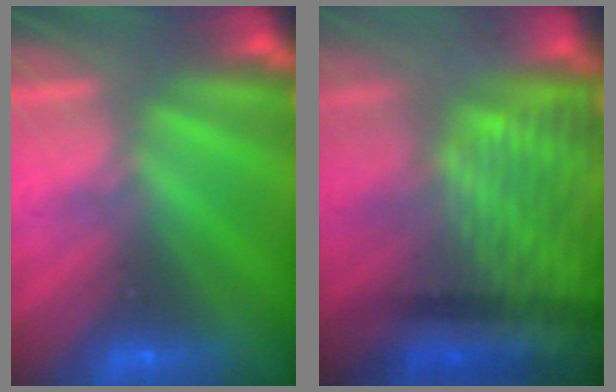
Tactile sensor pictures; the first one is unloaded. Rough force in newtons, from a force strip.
{"total": 3.6}